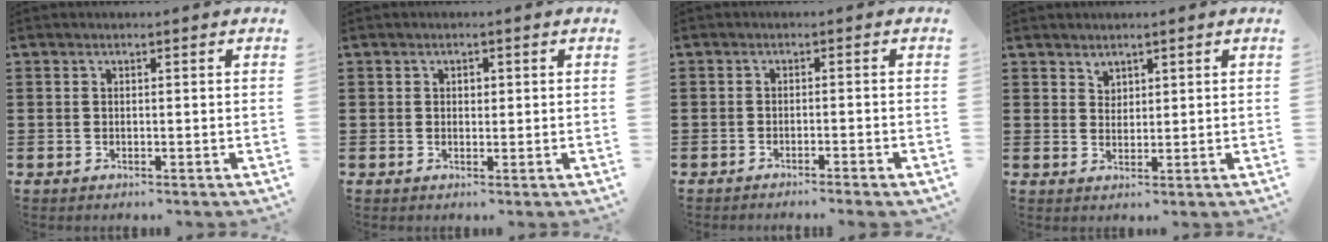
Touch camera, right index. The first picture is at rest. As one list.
[{"total": 1.0, "force": [0.3, 0.7, 0.6], "torque": [-0.012, 0.006, 0.005]}, {"total": 1.5, "force": [-1.4, -0.3, 0.4], "torque": [-0.008, 0.001, -0.027]}, {"total": 1.9, "force": [1.5, 1.0, 0.0], "torque": [-0.005, 0.002, 0.031]}]